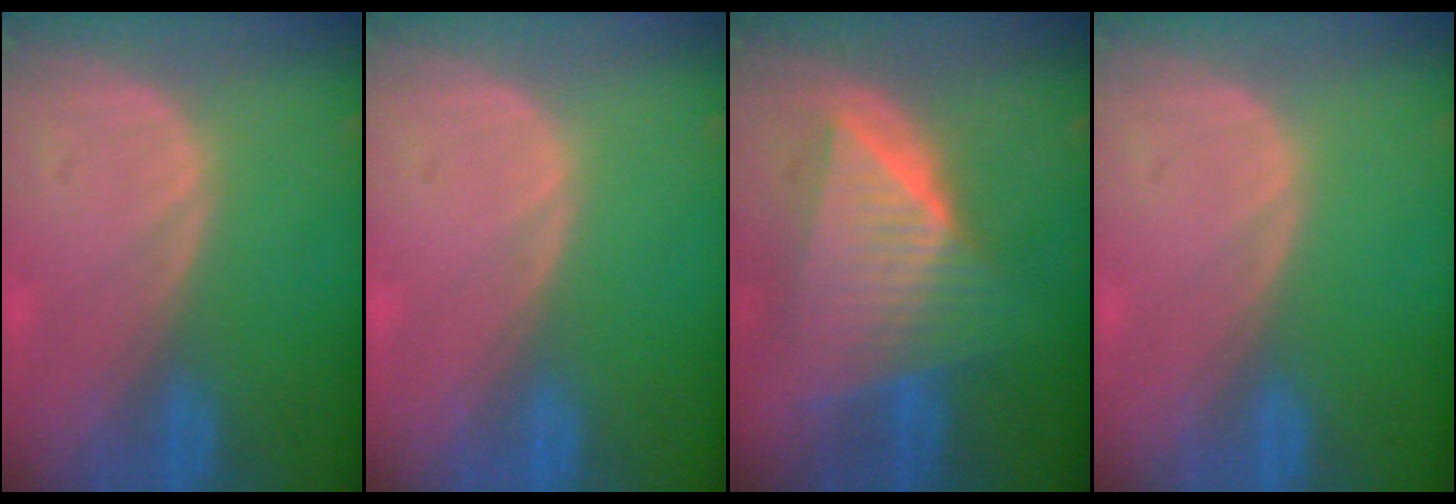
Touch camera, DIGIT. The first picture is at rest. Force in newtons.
{"total": 0.0}
{"total": 9.7, "press": 9.7, "slide": 0.7}
{"total": 0.0}